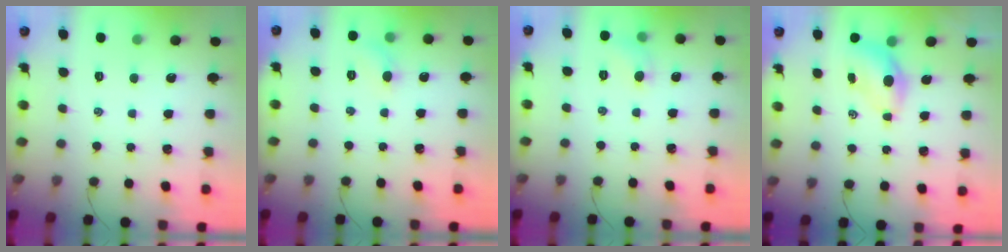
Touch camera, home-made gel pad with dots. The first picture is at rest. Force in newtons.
{"total": 4.7, "press": 4.5, "slide": 1.3}
{"total": 5.4, "press": 5.2, "slide": 1.7}
{"total": 4.9, "press": 4.8, "slide": 0.7}